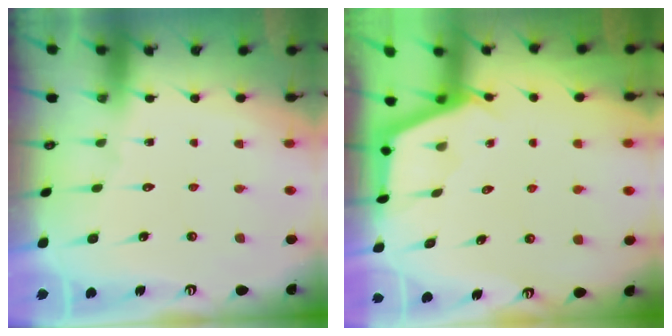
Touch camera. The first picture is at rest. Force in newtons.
{"total": 2.7, "press": 2.7, "slide": 0.3}